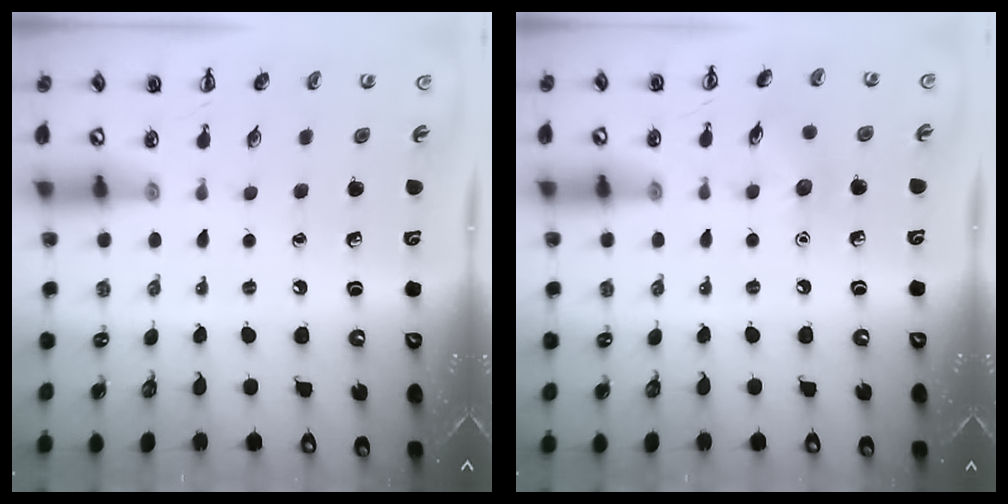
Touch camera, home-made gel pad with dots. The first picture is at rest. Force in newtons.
{"total": 6.0, "press": 5.9, "slide": 1.5}